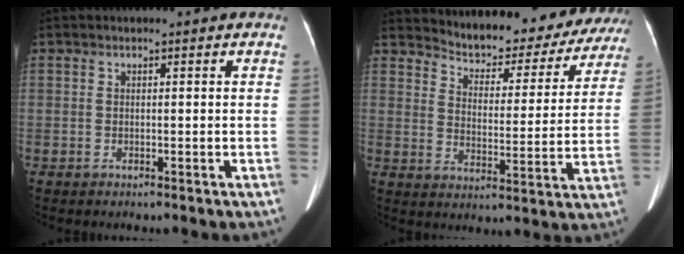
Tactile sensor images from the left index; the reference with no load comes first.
{"total": 17.9, "force": [16.8, 5.1, 3.8], "torque": [-0.036, -0.021, 0.201]}